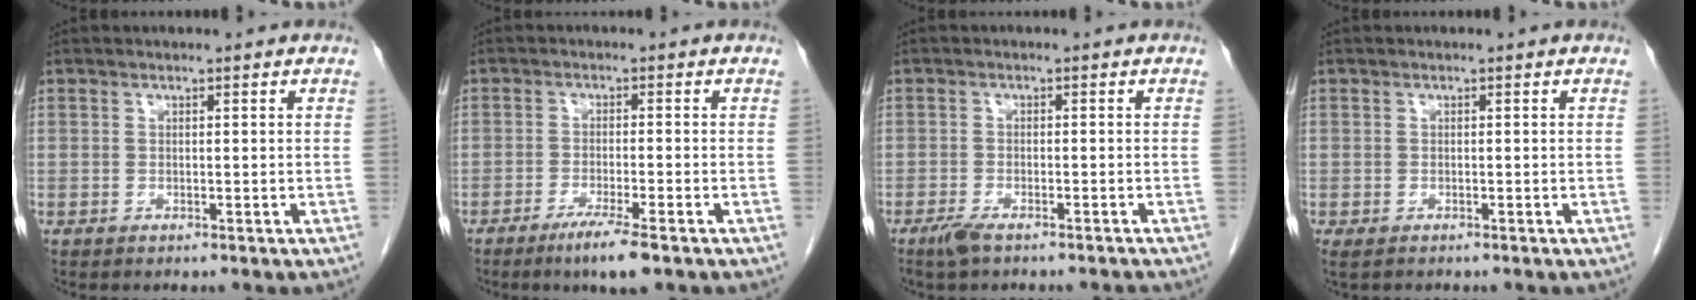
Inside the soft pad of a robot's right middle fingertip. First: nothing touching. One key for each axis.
{"total": 5.5, "fx": -3.6, "fy": 0.1, "fz": 4.2, "tx": -0.075, "ty": -0.014, "tz": -0.062}
{"total": 4.1, "fx": -3.4, "fy": 0.7, "fz": 2.2, "tx": -0.036, "ty": -0.007, "tz": -0.056}
{"total": 1.7, "fx": -1.3, "fy": 0.6, "fz": 0.9, "tx": -0.015, "ty": -0.005, "tz": -0.018}